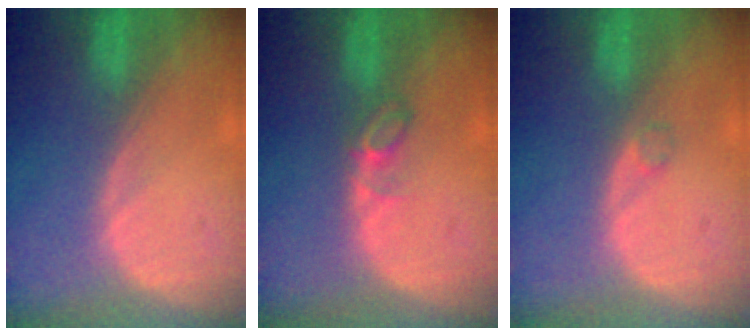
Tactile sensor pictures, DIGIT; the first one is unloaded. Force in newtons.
{"total": 2.4, "press": 2.4, "slide": 0.4}
{"total": 0.9, "press": 0.9, "slide": 0.1}